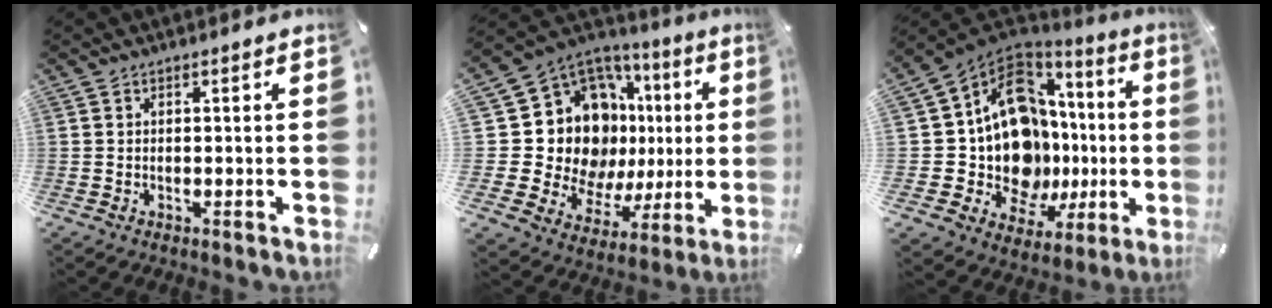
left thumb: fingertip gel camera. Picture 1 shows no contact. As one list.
[{"total": 22.4, "force": [4.4, 17.0, 13.8], "torque": [-0.265, -0.055, 0.112]}, {"total": 19.1, "force": [-1.1, 14.5, 12.3], "torque": [-0.258, -0.055, 0.011]}]